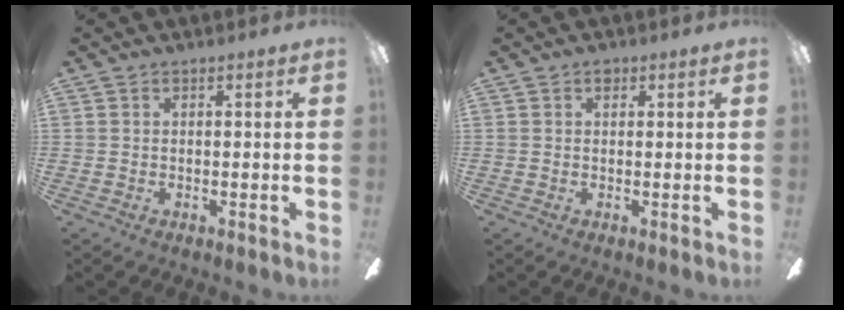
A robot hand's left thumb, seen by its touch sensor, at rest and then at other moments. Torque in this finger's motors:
{"motor_torque": [0.09, -0.04, 0.03, -0.12, 0.12]}